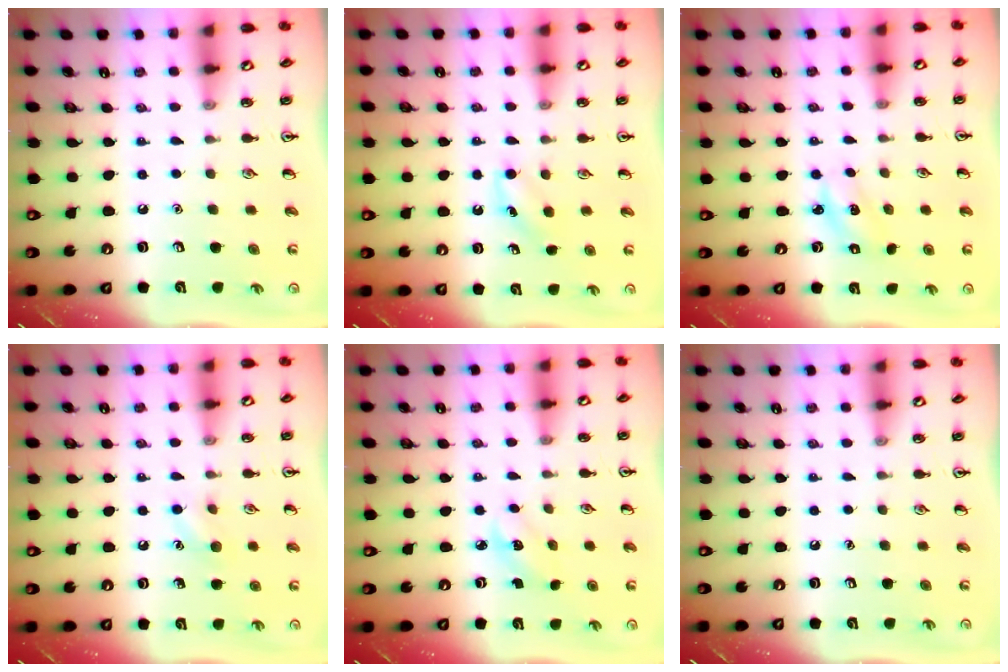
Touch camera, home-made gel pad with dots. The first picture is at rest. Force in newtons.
{"total": 3.8, "press": 3.6, "slide": 1.1}
{"total": 2.2, "press": 2.1, "slide": 0.7}
{"total": 6.9, "press": 6.7, "slide": 2.0}
{"total": 2.7, "press": 2.6, "slide": 0.9}
{"total": 0.0}